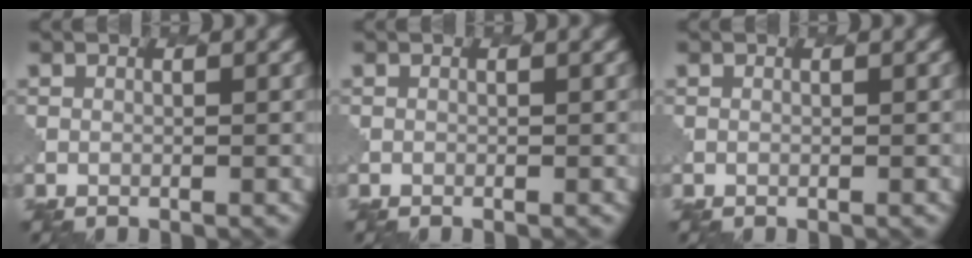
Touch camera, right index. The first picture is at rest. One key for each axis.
{"total": 0.0}
{"total": 0.0}